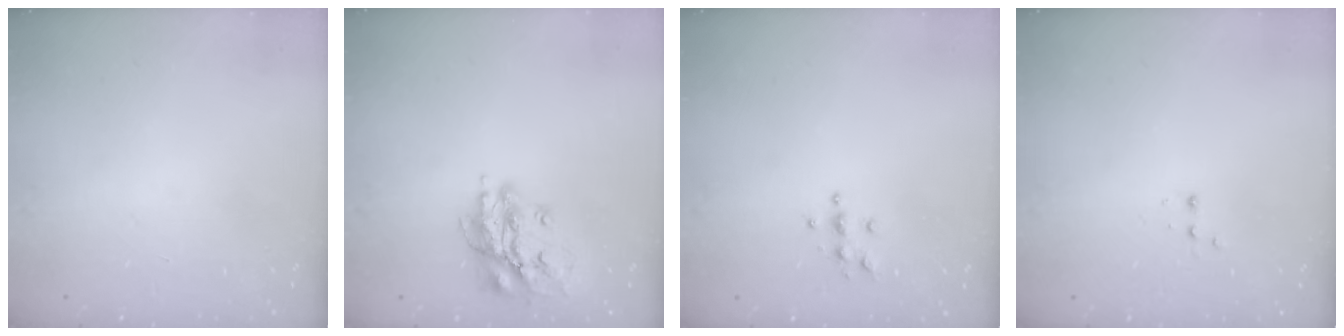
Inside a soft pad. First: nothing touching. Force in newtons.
{"total": 13.9, "press": 13.7, "slide": 2.0}
{"total": 3.7, "press": 3.7, "slide": 0.4}
{"total": 2.4, "press": 2.2, "slide": 0.9}